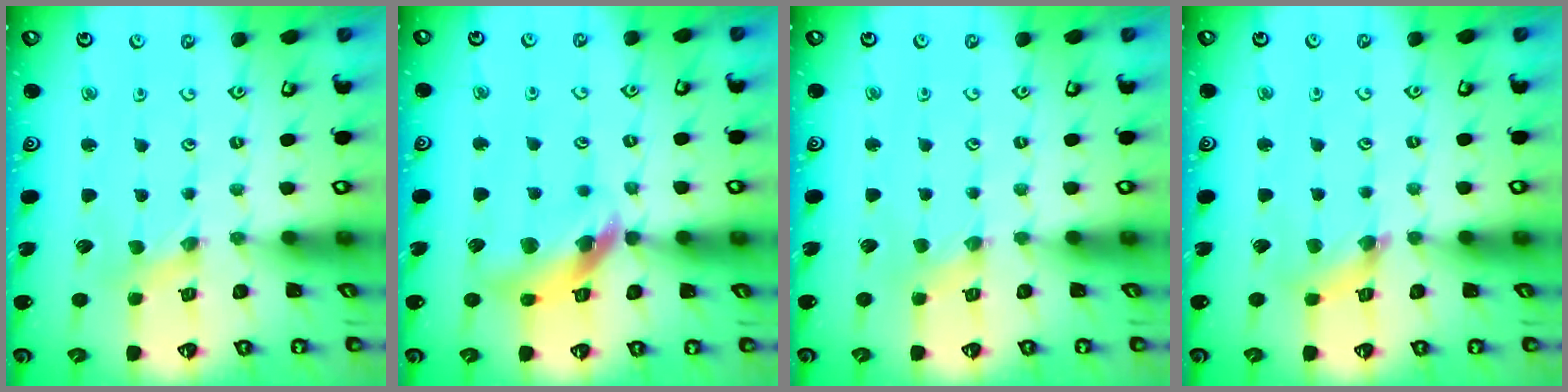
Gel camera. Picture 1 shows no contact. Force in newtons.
{"total": 13.7, "press": 13.6, "slide": 1.6}
{"total": 1.2, "press": 1.2, "slide": 0.2}
{"total": 3.1, "press": 3.1, "slide": 0.4}